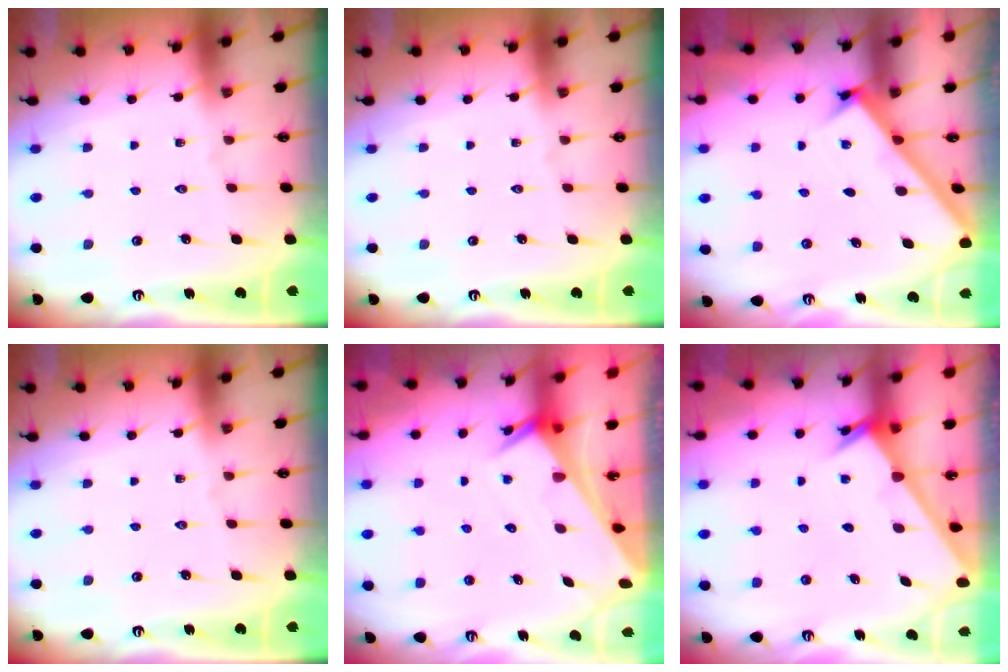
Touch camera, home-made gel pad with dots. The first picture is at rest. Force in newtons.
{"total": 0.0}
{"total": 2.8, "press": 2.8, "slide": 0.3}
{"total": 0.0}
{"total": 2.5, "press": 2.5, "slide": 0.2}
{"total": 2.5, "press": 2.5, "slide": 0.2}